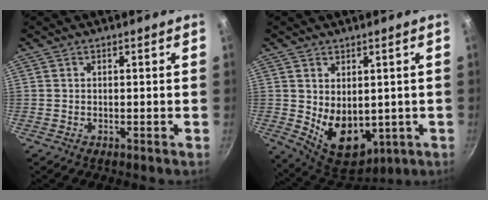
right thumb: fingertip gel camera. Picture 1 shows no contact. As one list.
[{"total": 11.8, "force": [-0.1, 8.1, 8.5], "torque": [-0.105, -0.027, 0.027]}]